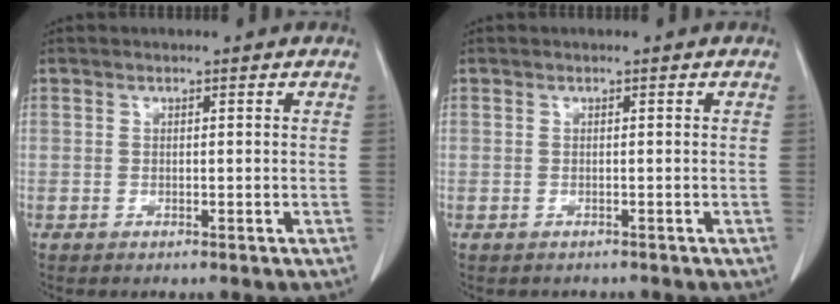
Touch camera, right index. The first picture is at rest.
{"total": 1.0, "force": [-0.9, 0.5, 0.1], "torque": [-0.007, 0.000, -0.012]}